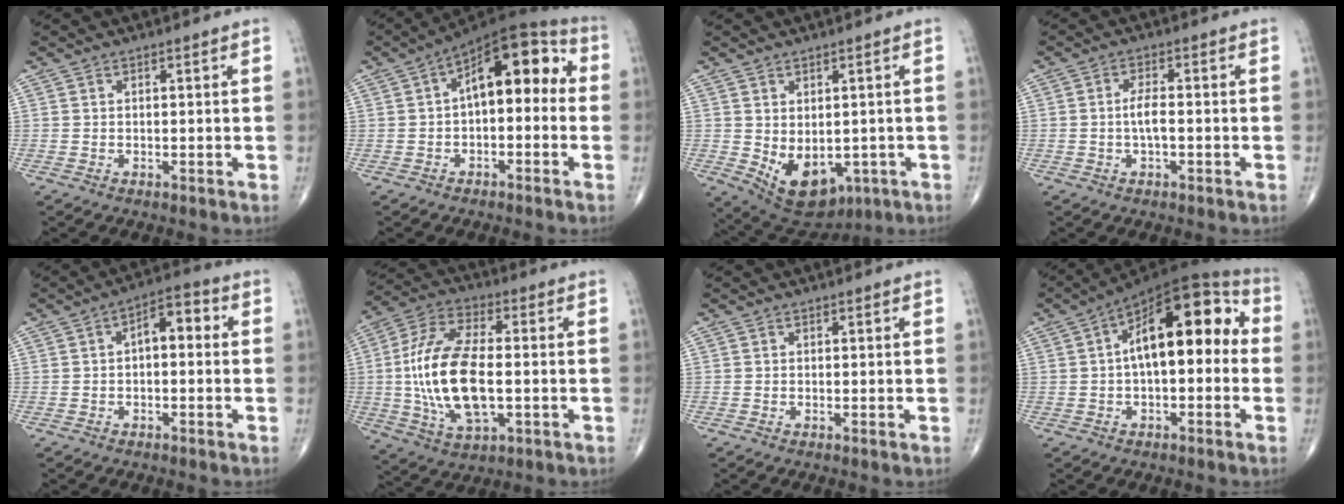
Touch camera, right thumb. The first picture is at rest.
{"total": 14.4, "force": [1.3, 7.4, 12.2], "torque": [-0.146, 0.046, 0.007]}
{"total": 10.7, "force": [-2.2, 6.9, 7.9], "torque": [-0.100, -0.005, -0.007]}
{"total": 3.3, "force": [-0.6, 1.2, 3.0], "torque": [-0.060, 0.007, -0.013]}
{"total": 6.2, "force": [0.3, 3.4, 5.1], "torque": [-0.058, 0.026, -0.007]}
{"total": 18.4, "force": [-1.3, 8.6, 16.2], "torque": [-0.326, 0.012, -0.021]}
{"total": 0.0}
{"total": 18.0, "force": [1.9, 8.6, 15.8], "torque": [-0.211, 0.049, 0.017]}